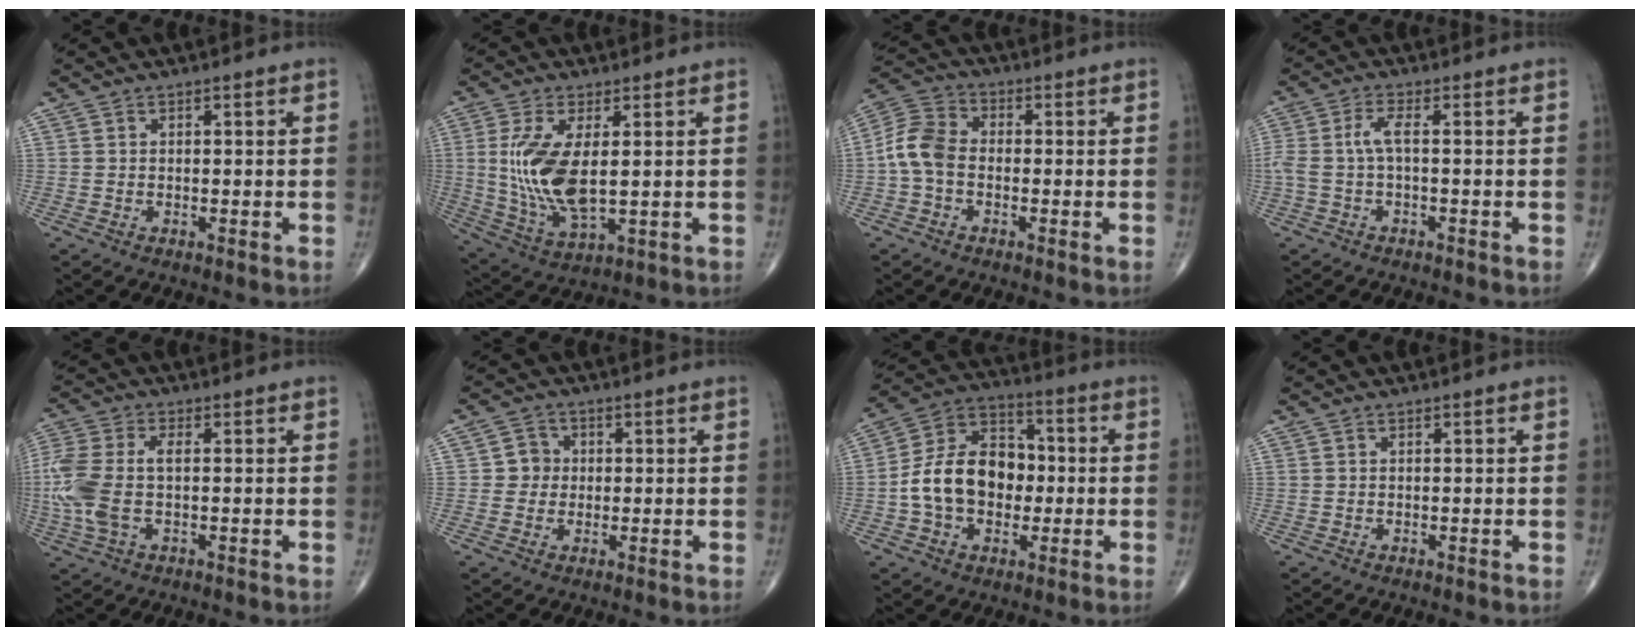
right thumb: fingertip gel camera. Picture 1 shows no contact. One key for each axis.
{"total": 13.0, "fx": 1.2, "fy": 5.6, "fz": 11.7, "tx": -0.249, "ty": -0.020, "tz": 0.036}
{"total": 7.5, "fx": -1.2, "fy": 5.3, "fz": 5.2, "tx": -0.100, "ty": 0.023, "tz": -0.040}
{"total": 4.0, "fx": -0.3, "fy": 1.0, "fz": 3.9, "tx": -0.106, "ty": 0.016, "tz": -0.008}
{"total": 12.1, "fx": -0.7, "fy": 6.3, "fz": 10.3, "tx": -0.274, "ty": 0.013, "tz": -0.013}
{"total": 3.7, "fx": 0.1, "fy": 3.6, "fz": 0.9, "tx": 0.012, "ty": 0.008, "tz": -0.004}
{"total": 15.3, "fx": -1.5, "fy": 11.1, "fz": 10.5, "tx": -0.158, "ty": 0.040, "tz": -0.033}
{"total": 0.0}